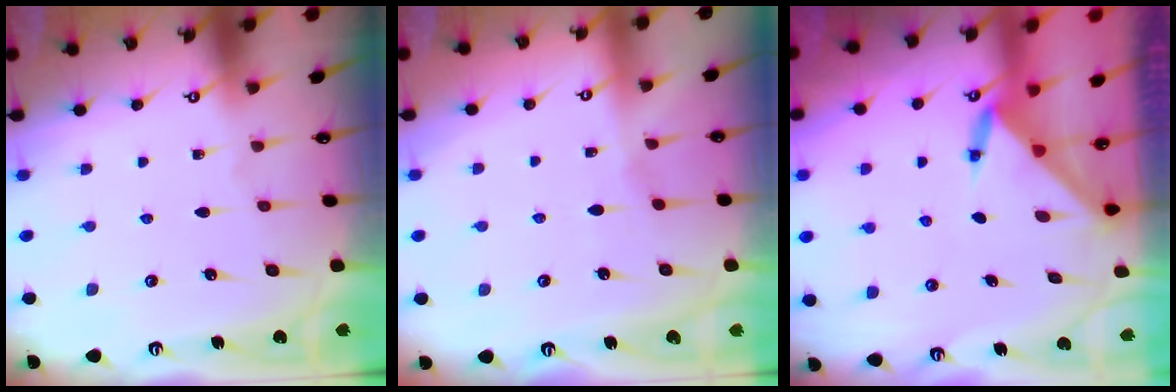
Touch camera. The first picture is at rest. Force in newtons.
{"total": 2.2, "press": 2.1, "slide": 0.4}
{"total": 3.5, "press": 3.5, "slide": 0.3}